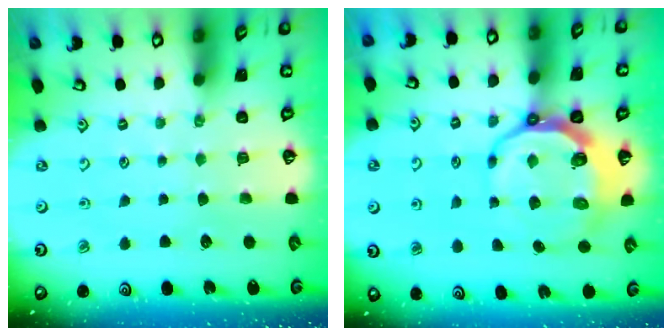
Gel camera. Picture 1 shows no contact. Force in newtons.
{"total": 10.1, "press": 9.1, "slide": 4.4}